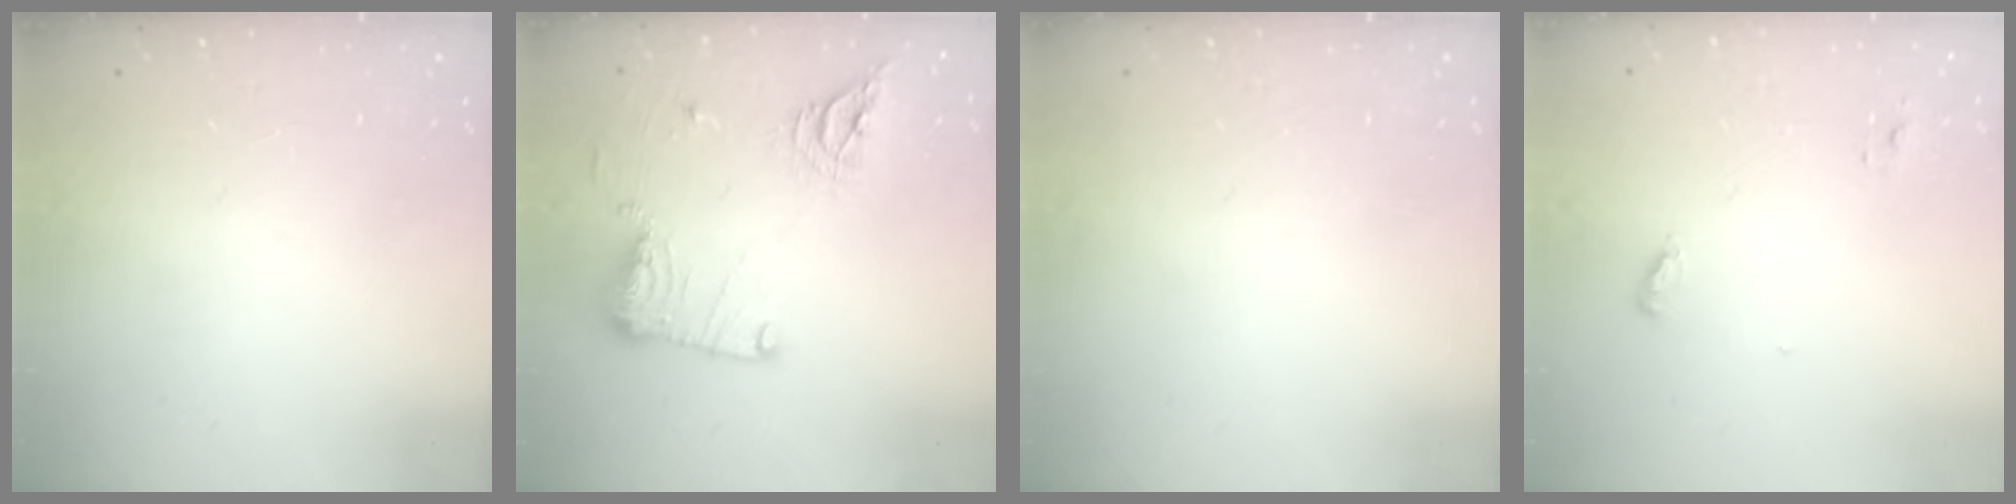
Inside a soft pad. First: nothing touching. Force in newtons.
{"total": 15.8, "press": 15.0, "slide": 4.9}
{"total": 0.0}
{"total": 5.9, "press": 5.9, "slide": 0.3}